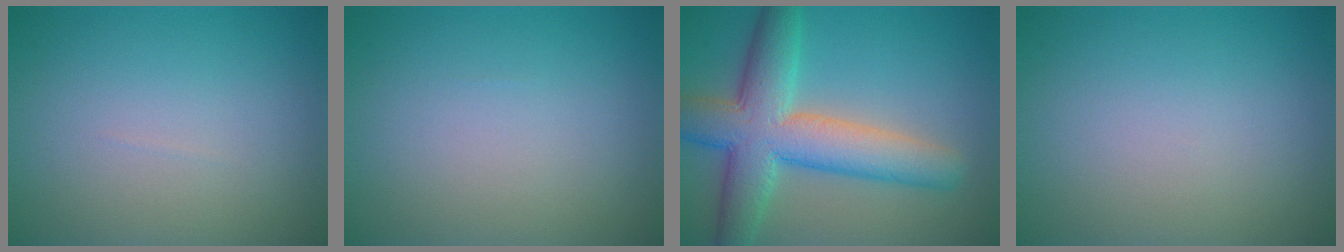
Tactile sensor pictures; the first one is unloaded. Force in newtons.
{"total": 0.0}
{"total": 8.9, "press": 8.8, "slide": 0.3}
{"total": 0.0}